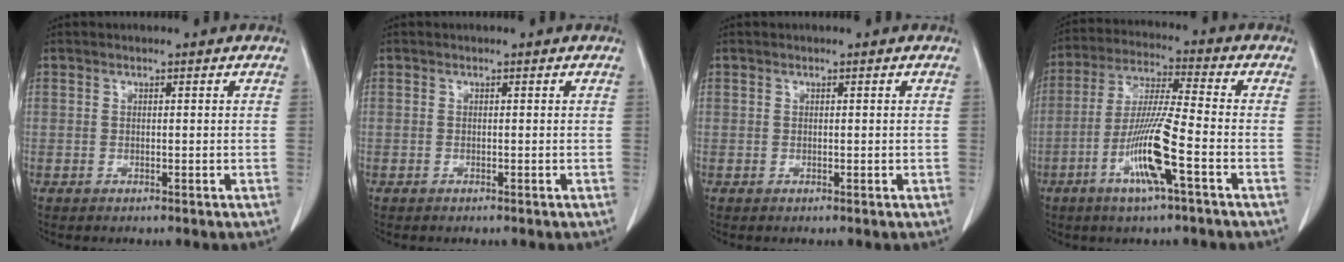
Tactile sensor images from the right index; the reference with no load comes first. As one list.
[{"total": 0.0}, {"total": 0.0}, {"total": 11.2, "force": [-4.4, -0.1, 10.4], "torque": [-0.207, -0.009, -0.086]}]